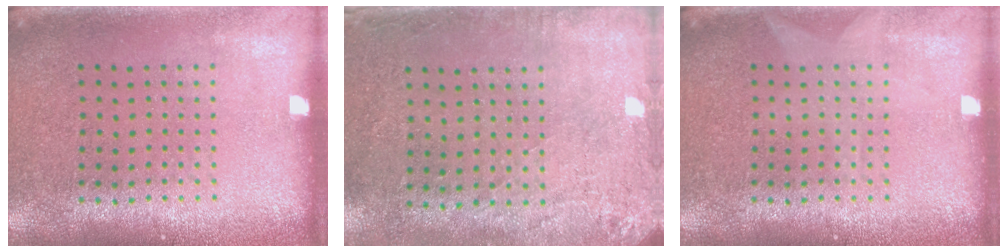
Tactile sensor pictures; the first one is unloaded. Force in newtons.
{"total": 2.8, "press": 2.2, "slide": 1.6}
{"total": 0.6, "press": 0.6, "slide": 0.1}